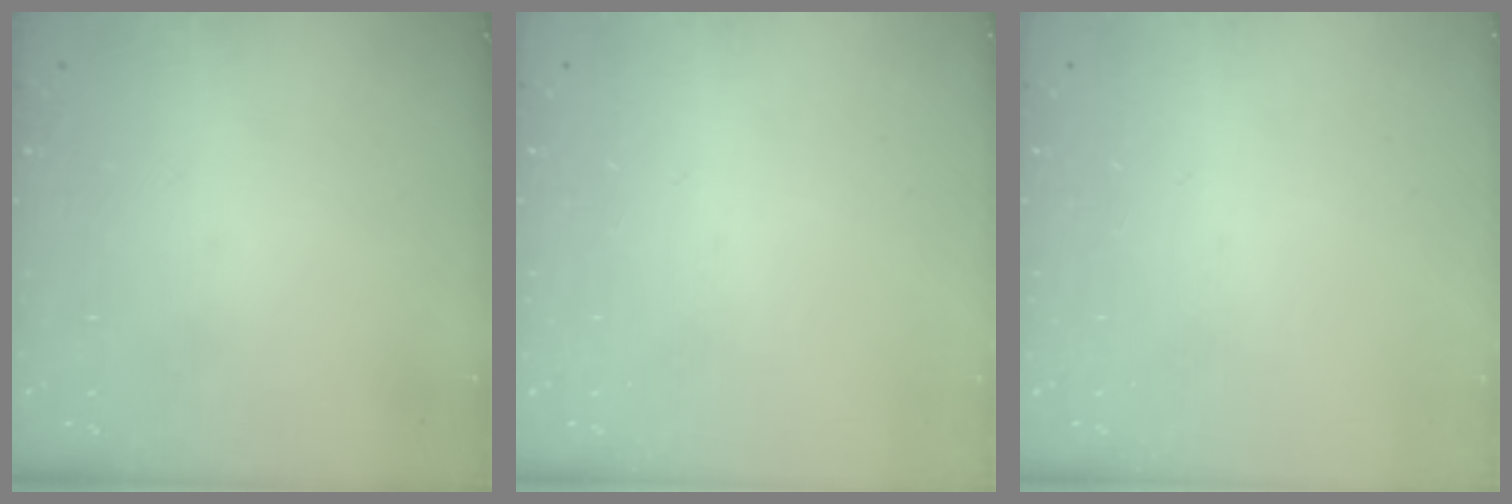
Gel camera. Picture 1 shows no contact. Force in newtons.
{"total": 0.0}
{"total": 0.0}